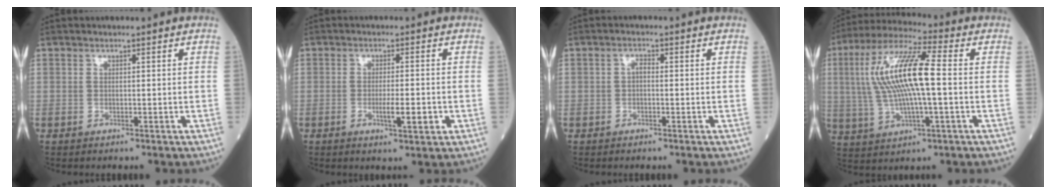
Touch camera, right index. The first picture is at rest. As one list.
[{"total": 4.6, "force": [-1.3, 1.1, 4.3], "torque": [-0.078, -0.003, -0.015]}, {"total": 1.9, "force": [-0.1, 1.2, 1.5], "torque": [-0.042, 0.010, -0.003]}, {"total": 16.0, "force": [0.9, 3.4, 15.6], "torque": [-0.330, 0.021, 0.017]}]